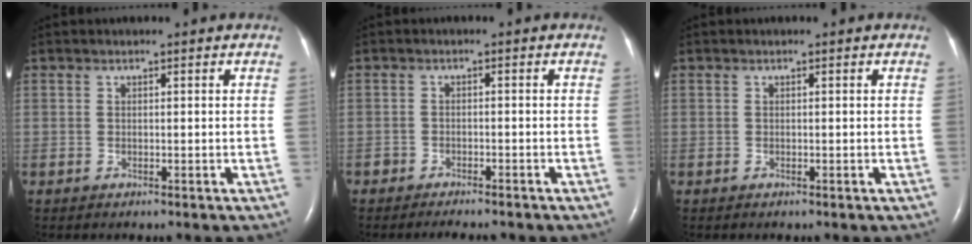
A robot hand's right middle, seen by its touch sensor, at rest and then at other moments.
{"total": 4.5, "force": [-3.9, 1.4, 1.7], "torque": [-0.015, -0.004, -0.053]}
{"total": 0.0}